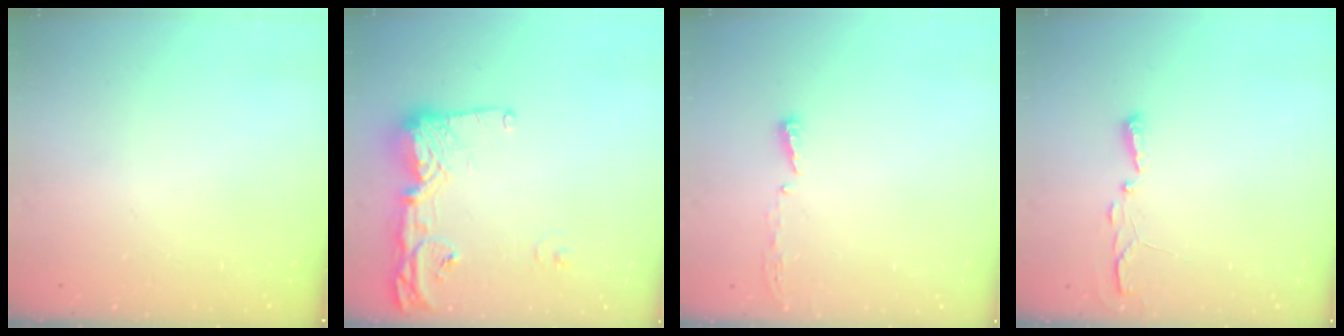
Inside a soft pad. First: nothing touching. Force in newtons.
{"total": 14.9, "press": 14.8, "slide": 1.2}
{"total": 3.8, "press": 3.8, "slide": 0.4}
{"total": 3.5, "press": 3.5, "slide": 0.5}